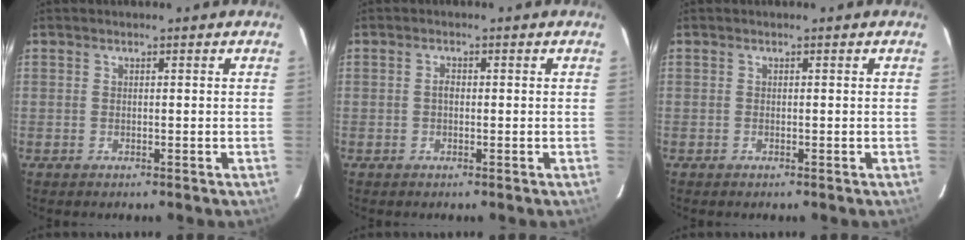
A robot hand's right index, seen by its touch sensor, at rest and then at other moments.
{"total": 1.1, "force": [-0.2, 0.7, 0.8], "torque": [-0.014, 0.006, -0.004]}
{"total": 0.0}